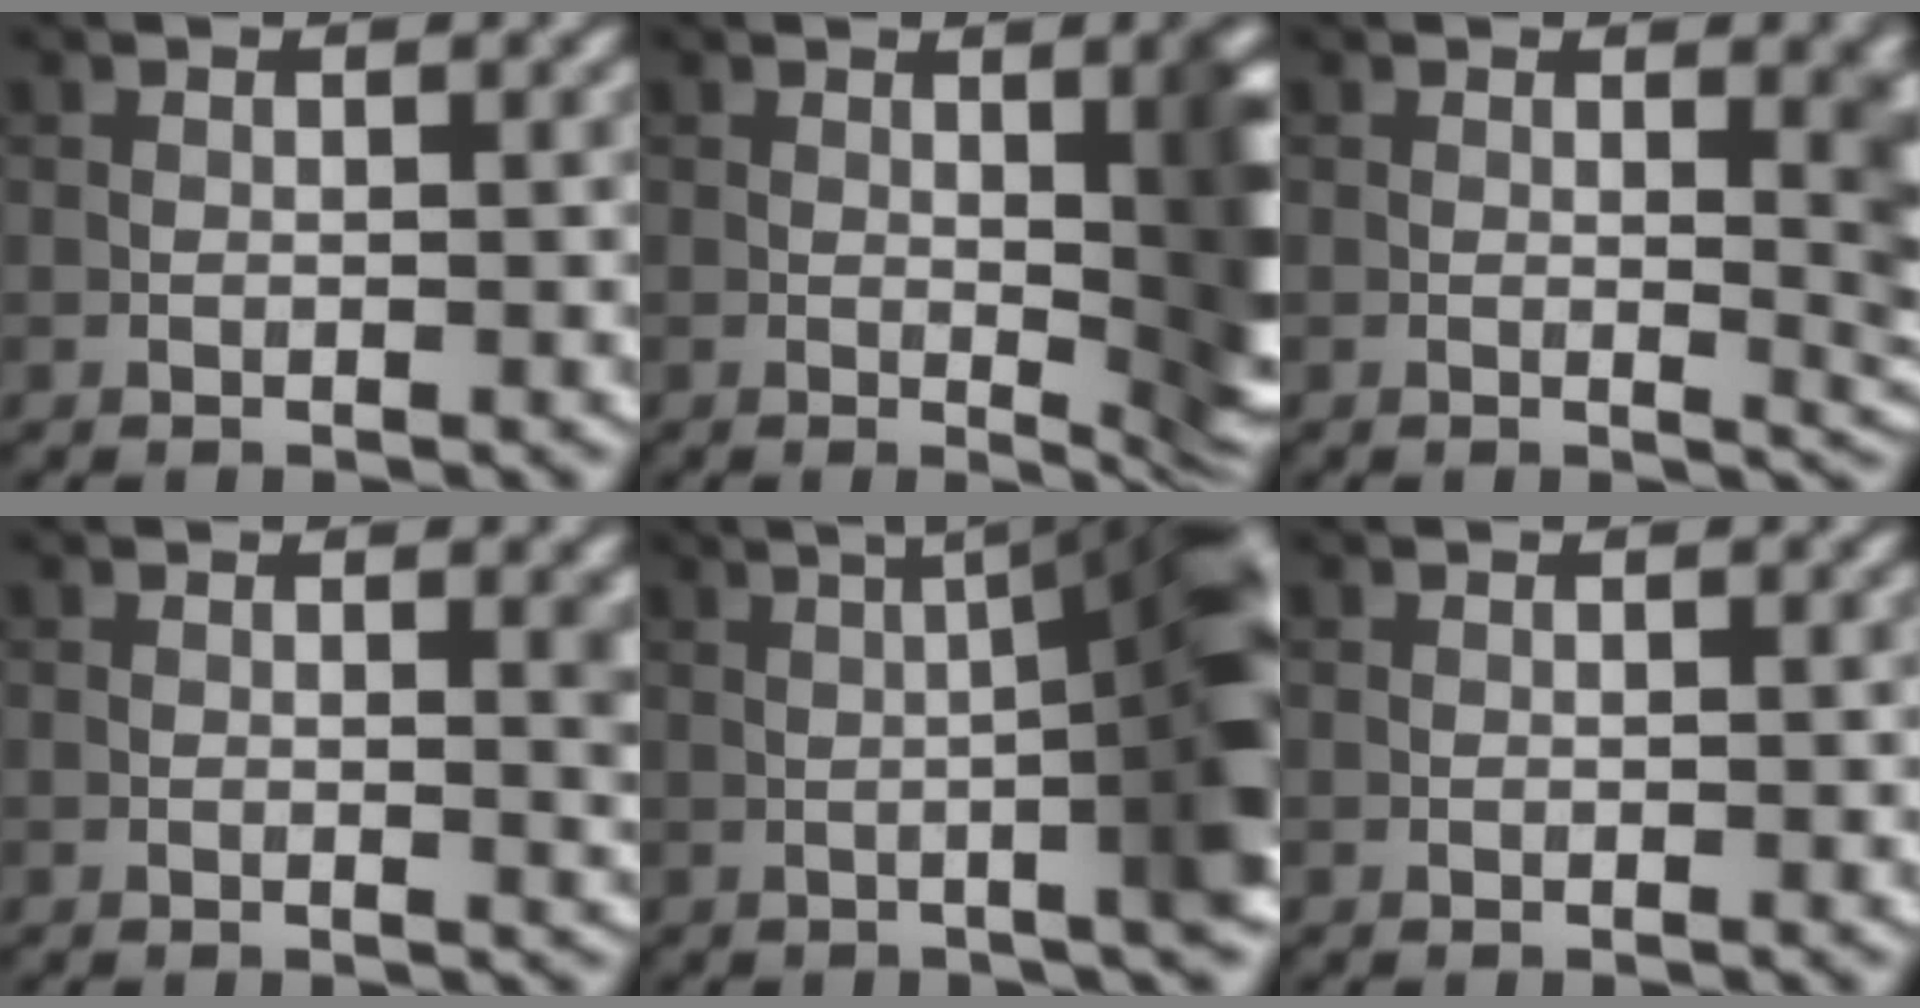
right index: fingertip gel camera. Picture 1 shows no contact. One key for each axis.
{"total": 8.2, "fx": 0.8, "fy": 2.4, "fz": 7.7, "tx": -0.076, "ty": 0.000, "tz": 0.015}
{"total": 4.3, "fx": 0.7, "fy": 1.3, "fz": 4.0, "tx": -0.036, "ty": -0.003, "tz": 0.012}
{"total": 1.9, "fx": 0.5, "fy": 0.5, "fz": 1.8, "tx": -0.018, "ty": -0.003, "tz": 0.007}
{"total": 11.3, "fx": 0.7, "fy": 2.8, "fz": 10.9, "tx": -0.115, "ty": 0.023, "tz": 0.009}
{"total": 0.0}